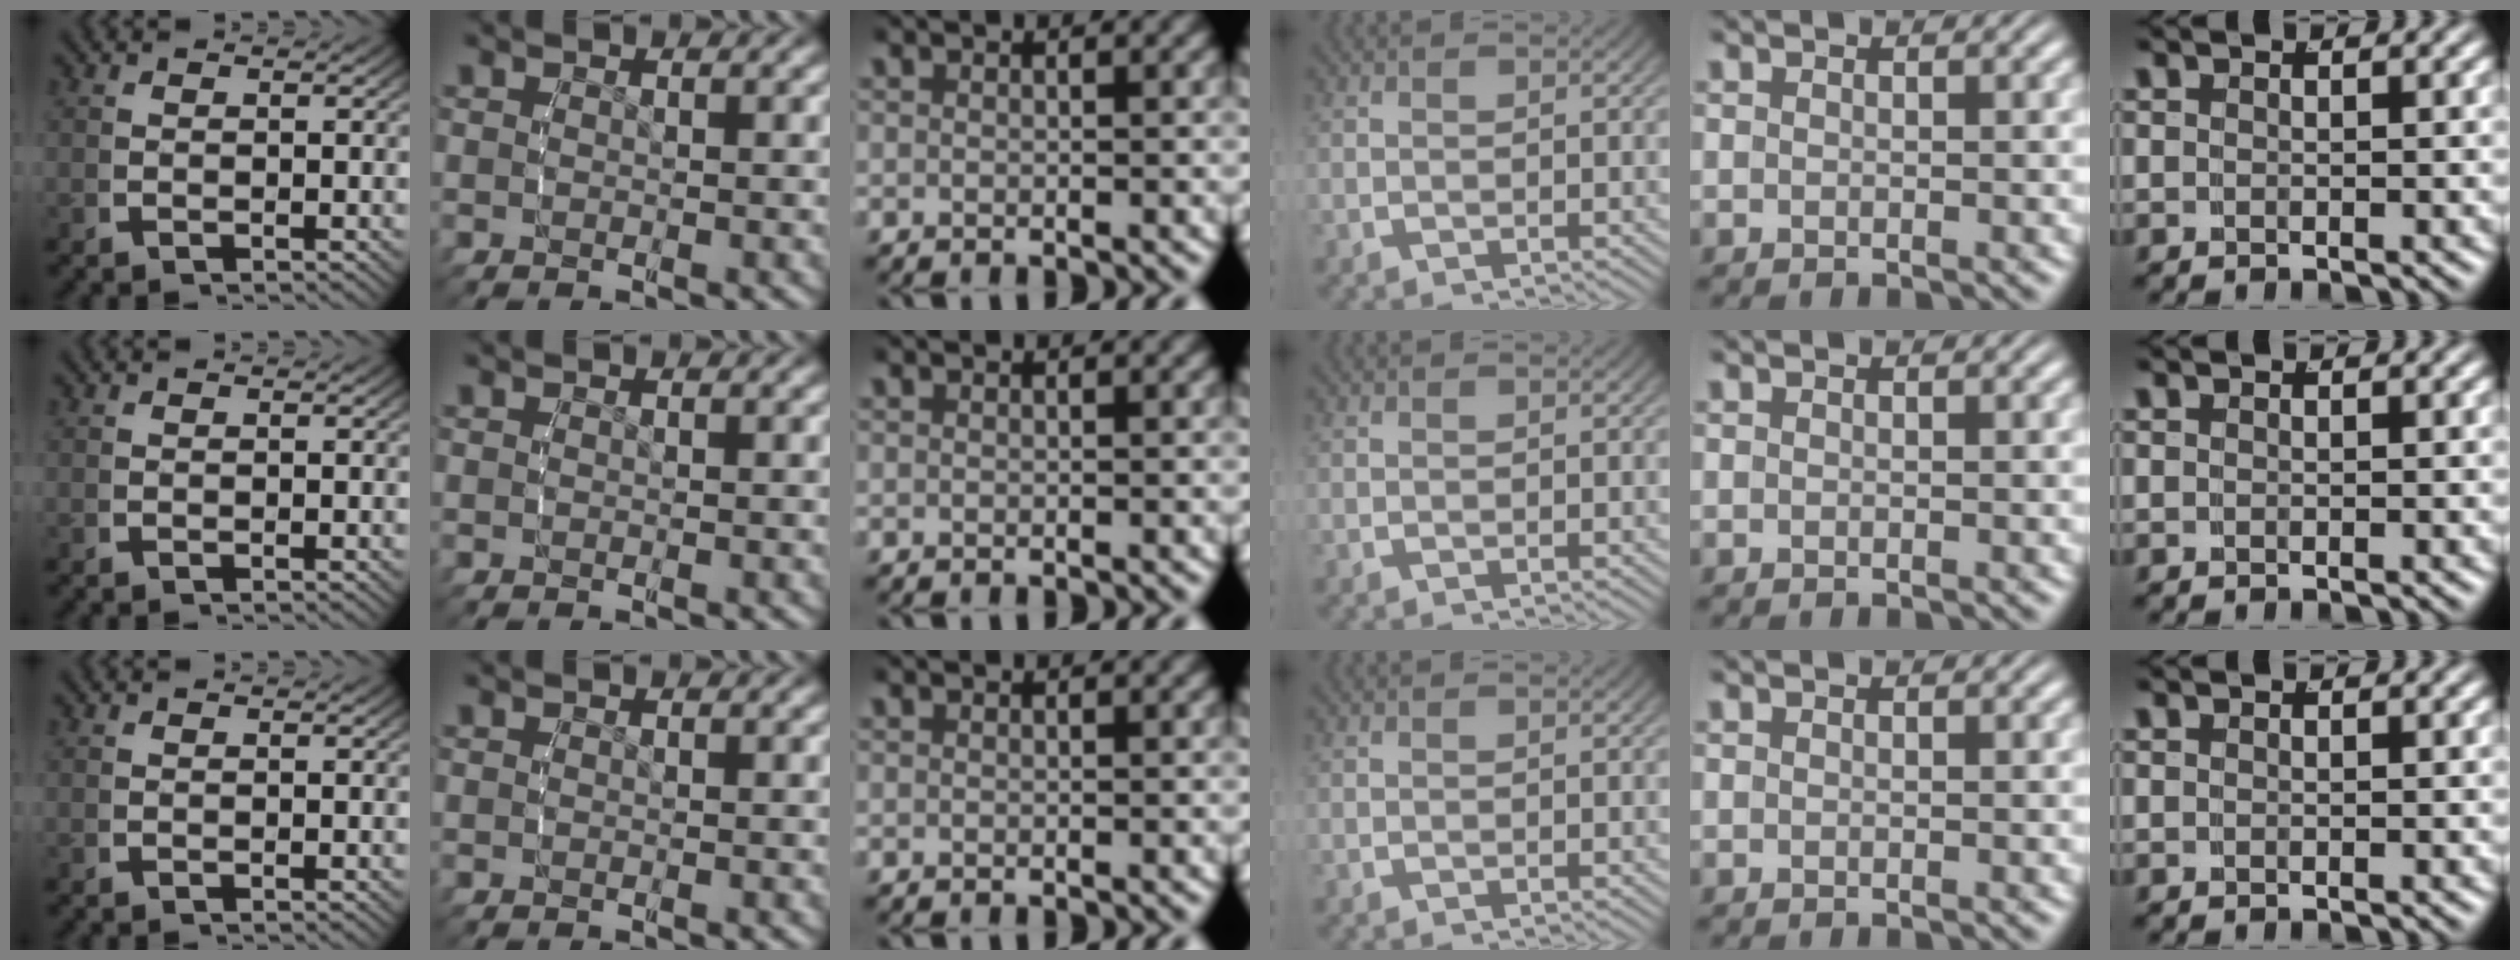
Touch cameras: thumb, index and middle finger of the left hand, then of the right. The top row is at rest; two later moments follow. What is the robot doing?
{"motion": "reach", "object": "paper towel"}